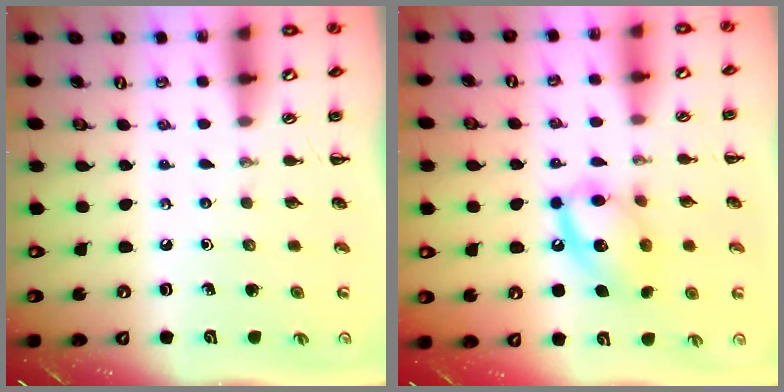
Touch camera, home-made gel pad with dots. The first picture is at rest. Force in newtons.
{"total": 14.0, "press": 13.9, "slide": 1.9}